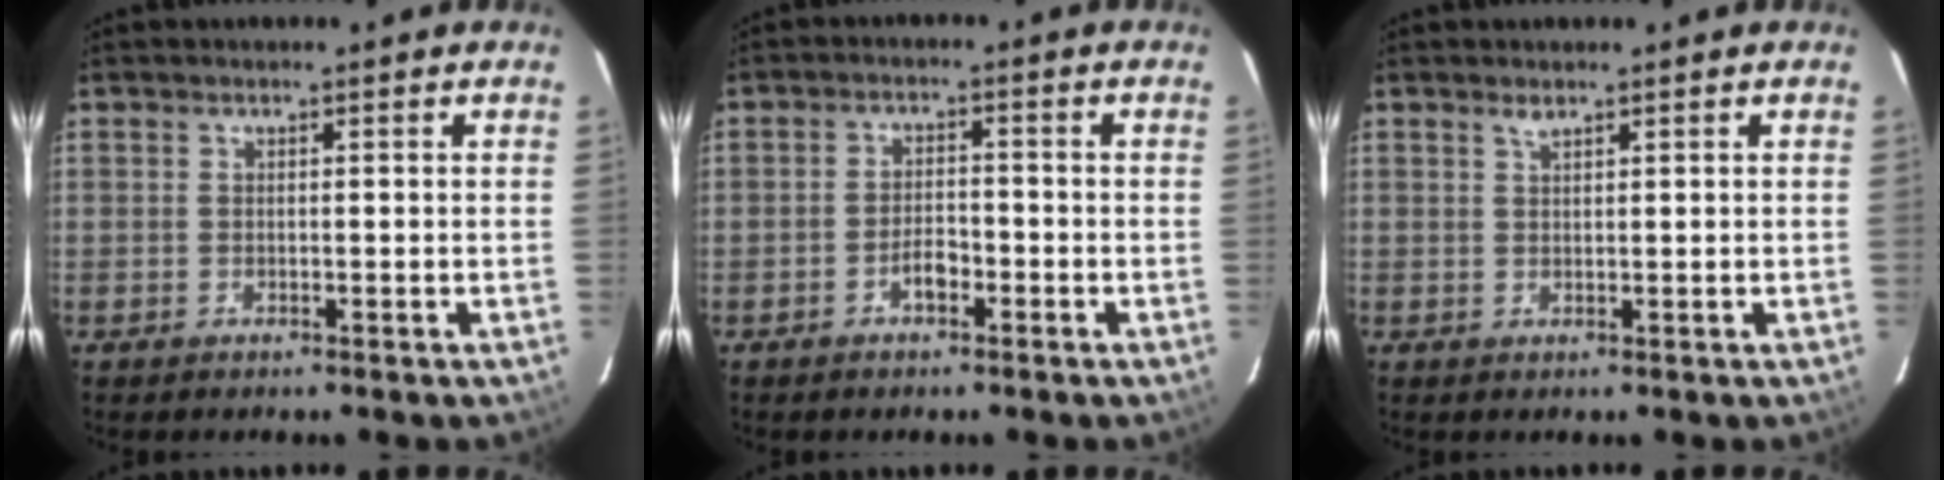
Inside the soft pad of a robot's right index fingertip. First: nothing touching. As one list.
[{"total": 3.2, "force": [-1.9, 1.5, 2.1], "torque": [-0.040, 0.005, -0.032]}, {"total": 1.0, "force": [0.8, 0.3, 0.5], "torque": [-0.009, 0.002, 0.016]}]